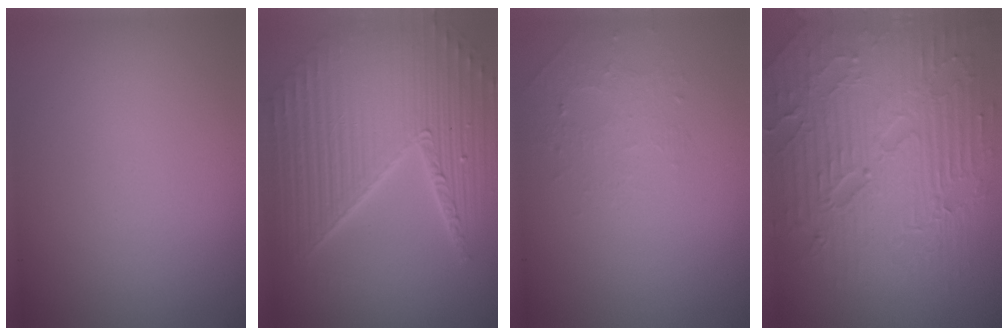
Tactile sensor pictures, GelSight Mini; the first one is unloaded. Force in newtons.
{"total": 10.4, "press": 6.7, "slide": 8.0}
{"total": 1.3, "press": 0.7, "slide": 1.2}
{"total": 8.8, "press": 6.3, "slide": 6.1}